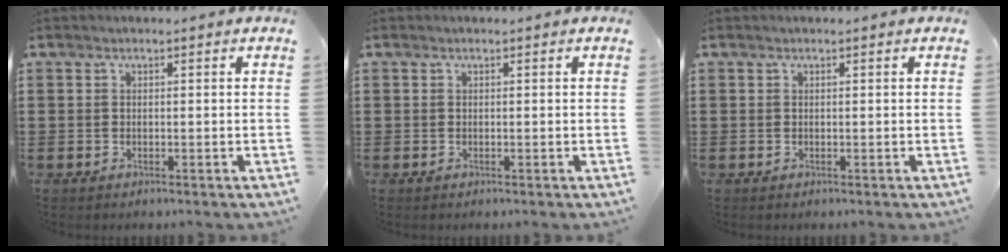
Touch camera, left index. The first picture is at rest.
{"total": 0.0}
{"total": 0.0}